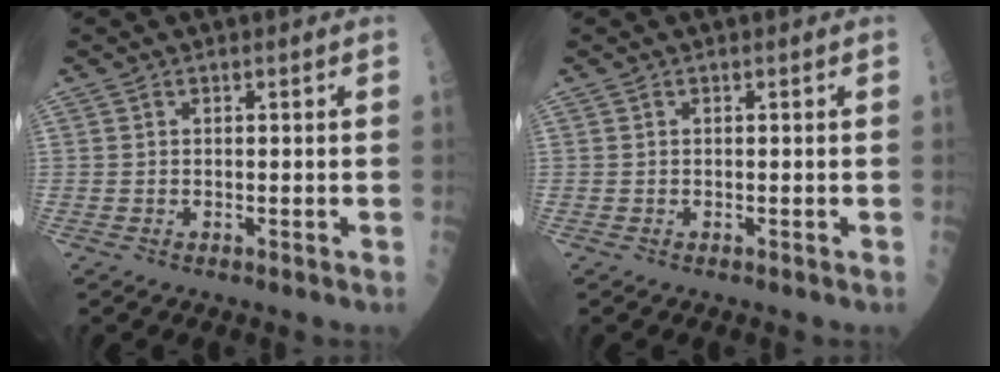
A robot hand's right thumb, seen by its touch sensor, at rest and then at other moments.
{"total": 0.0}